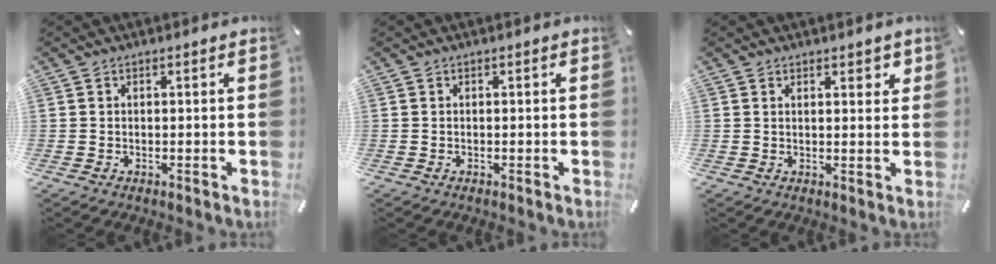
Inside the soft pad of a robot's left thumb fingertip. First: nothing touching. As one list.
[{"total": 0.0}, {"total": 2.2, "force": [1.6, 1.1, 1.1], "torque": [-0.007, -0.005, 0.026]}]